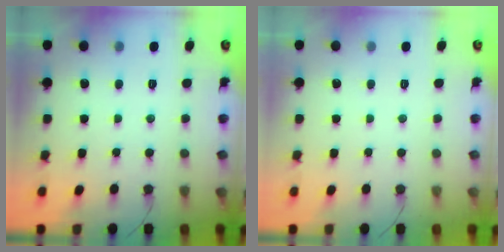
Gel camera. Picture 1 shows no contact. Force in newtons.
{"total": 0.0}